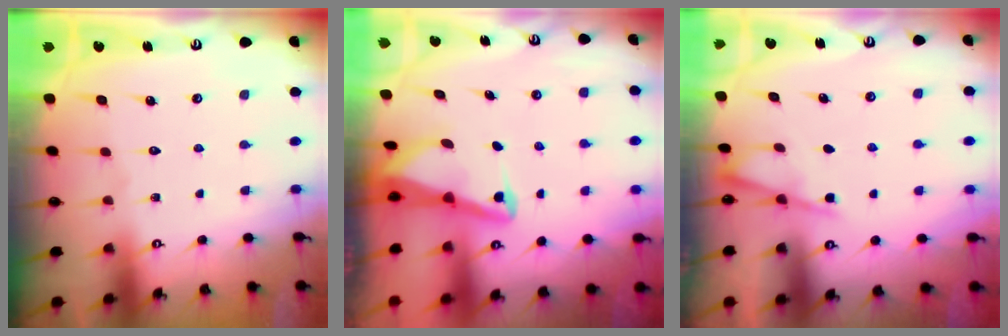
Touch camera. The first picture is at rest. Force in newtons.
{"total": 3.3, "press": 3.3, "slide": 0.6}
{"total": 2.7, "press": 2.7, "slide": 0.3}